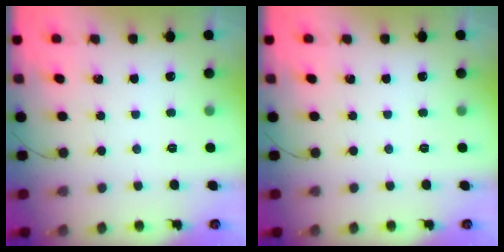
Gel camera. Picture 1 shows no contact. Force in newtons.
{"total": 0.0}